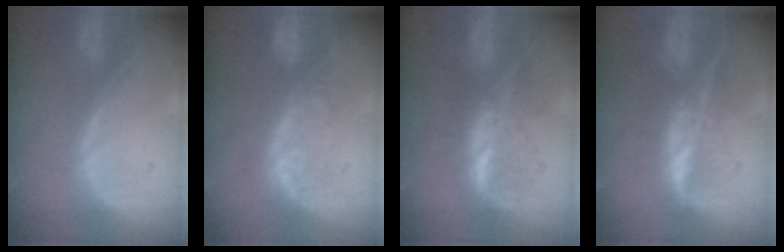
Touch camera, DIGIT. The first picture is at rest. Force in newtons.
{"total": 7.7, "press": 7.3, "slide": 2.7}
{"total": 6.0, "press": 6.0, "slide": 0.1}
{"total": 7.3, "press": 6.1, "slide": 4.0}